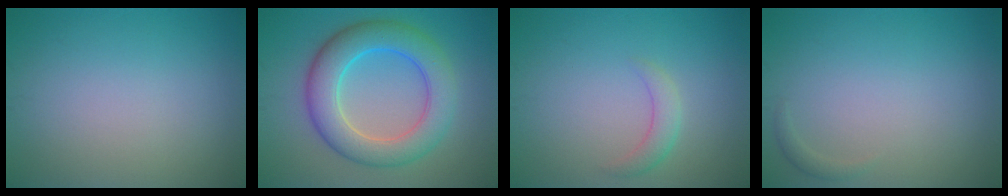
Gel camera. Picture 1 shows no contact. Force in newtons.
{"total": 7.6, "press": 7.6, "slide": 0.2}
{"total": 1.7, "press": 1.7, "slide": 0.0}
{"total": 0.7, "press": 0.7, "slide": 0.1}